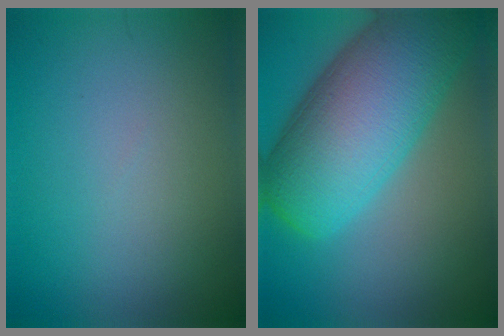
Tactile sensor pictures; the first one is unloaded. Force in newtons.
{"total": 13.0, "press": 13.0, "slide": 0.7}